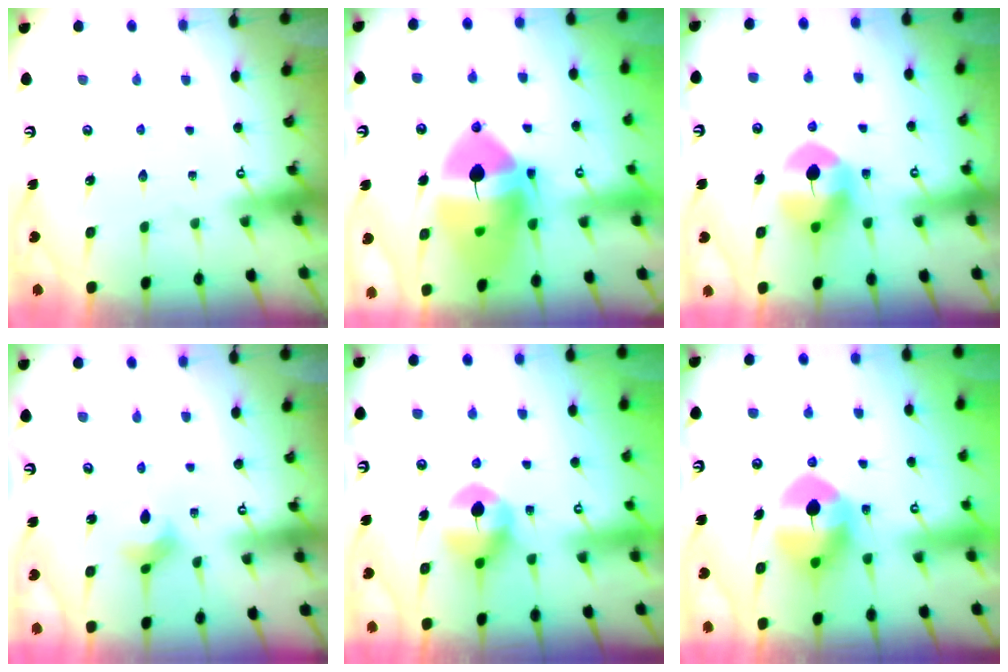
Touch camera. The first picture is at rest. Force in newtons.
{"total": 19.6, "press": 19.5, "slide": 2.7}
{"total": 8.5, "press": 8.5, "slide": 1.0}
{"total": 3.2, "press": 3.2, "slide": 0.3}
{"total": 8.1, "press": 8.0, "slide": 0.6}
{"total": 9.6, "press": 9.5, "slide": 1.5}